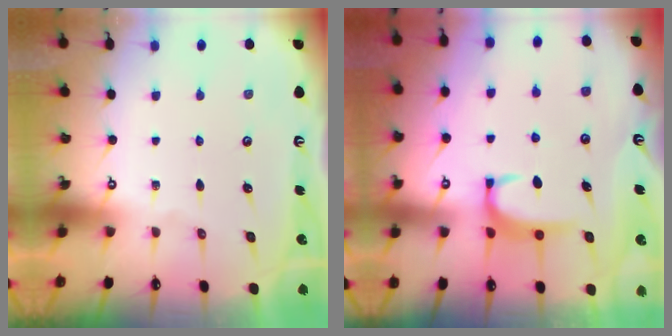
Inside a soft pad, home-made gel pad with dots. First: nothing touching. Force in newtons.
{"total": 2.8, "press": 2.8, "slide": 0.4}